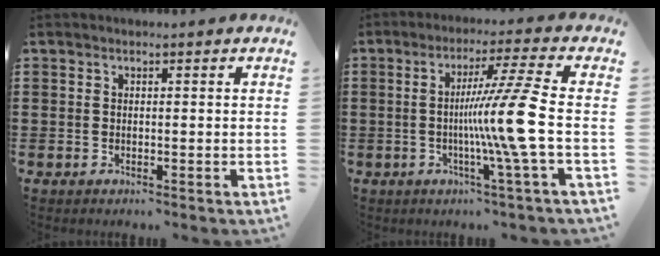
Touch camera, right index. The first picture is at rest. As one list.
[{"total": 10.8, "force": [-1.0, -1.7, 10.6], "torque": [-0.182, -0.017, -0.031]}]